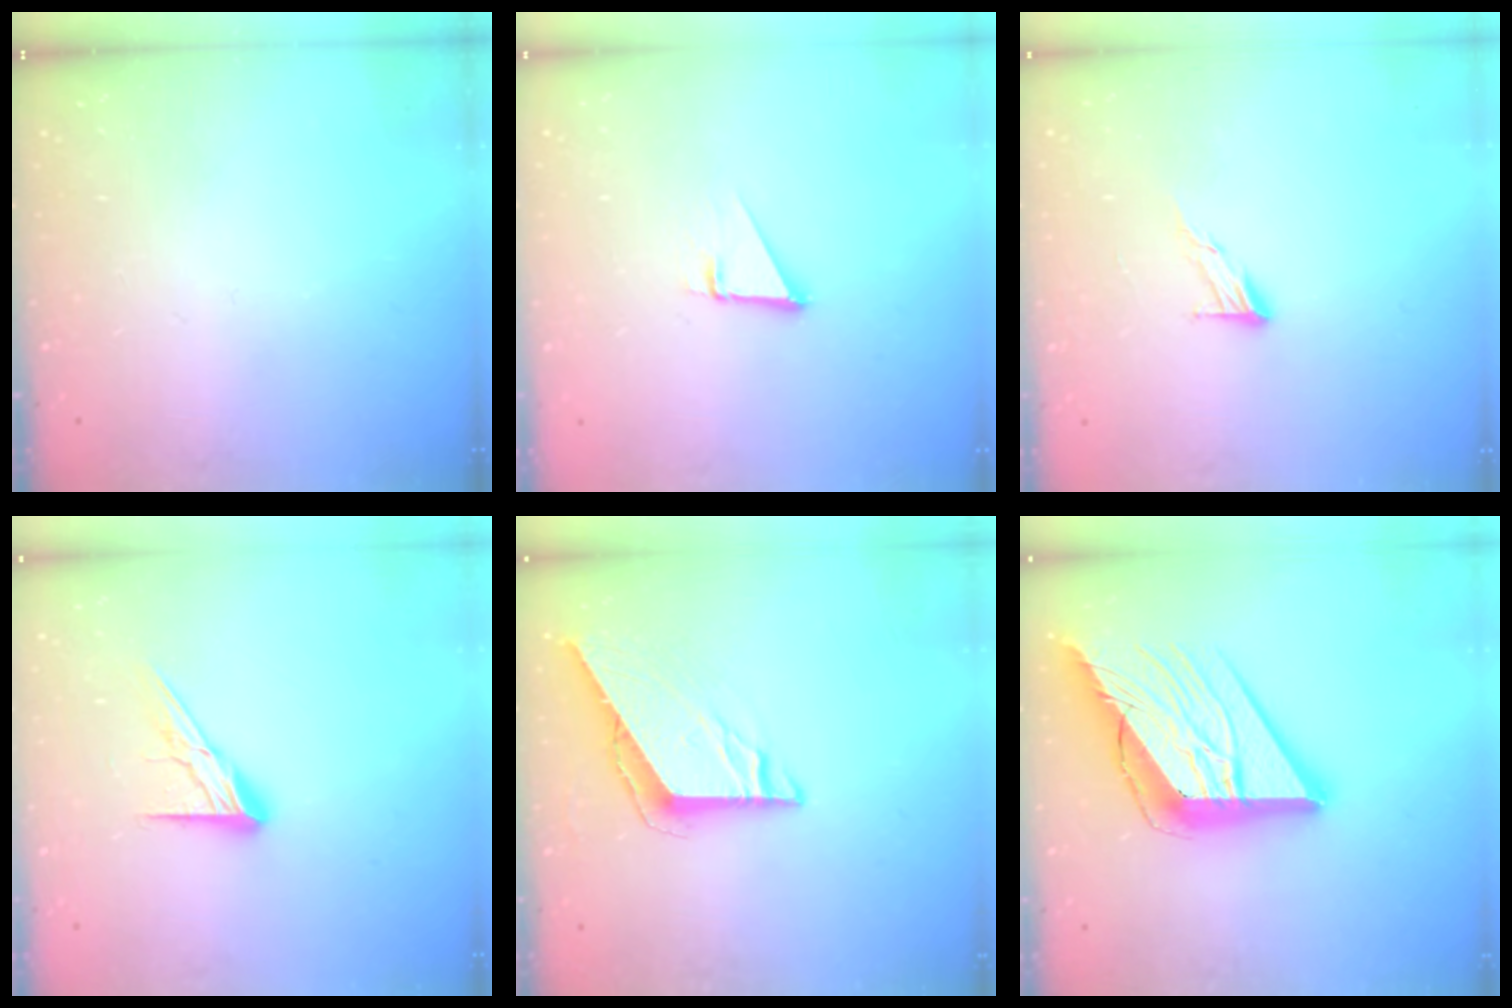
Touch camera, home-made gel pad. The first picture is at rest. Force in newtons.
{"total": 2.3, "press": 2.3, "slide": 0.0}
{"total": 6.7, "press": 6.7, "slide": 0.3}
{"total": 10.4, "press": 10.4, "slide": 0.6}
{"total": 7.3, "press": 7.3, "slide": 0.3}
{"total": 21.2, "press": 21.0, "slide": 2.6}